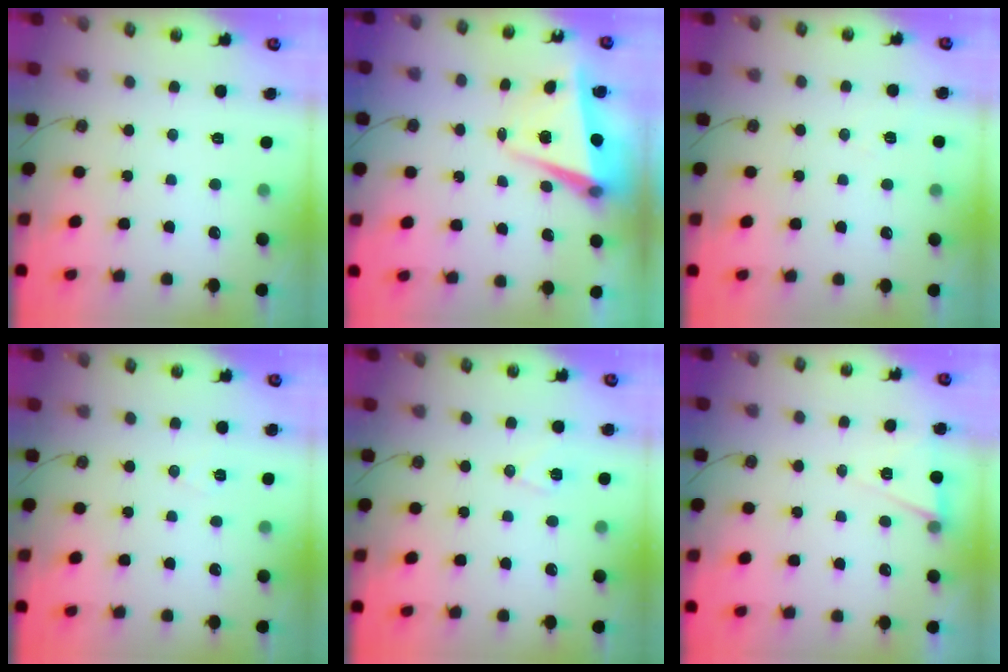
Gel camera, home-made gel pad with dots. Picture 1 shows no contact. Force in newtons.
{"total": 5.3, "press": 4.9, "slide": 2.0}
{"total": 5.8, "press": 4.8, "slide": 3.3}
{"total": 5.2, "press": 2.8, "slide": 4.3}
{"total": 7.2, "press": 6.8, "slide": 2.1}
{"total": 6.1, "press": 3.9, "slide": 4.7}